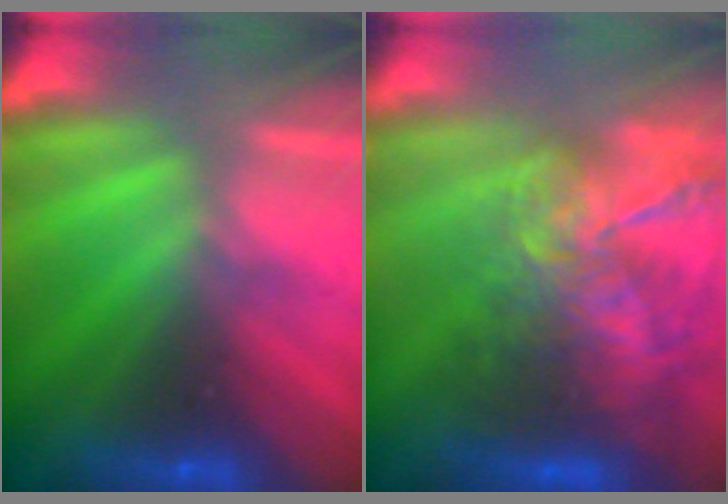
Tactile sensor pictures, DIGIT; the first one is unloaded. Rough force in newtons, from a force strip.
{"total": 9.5}